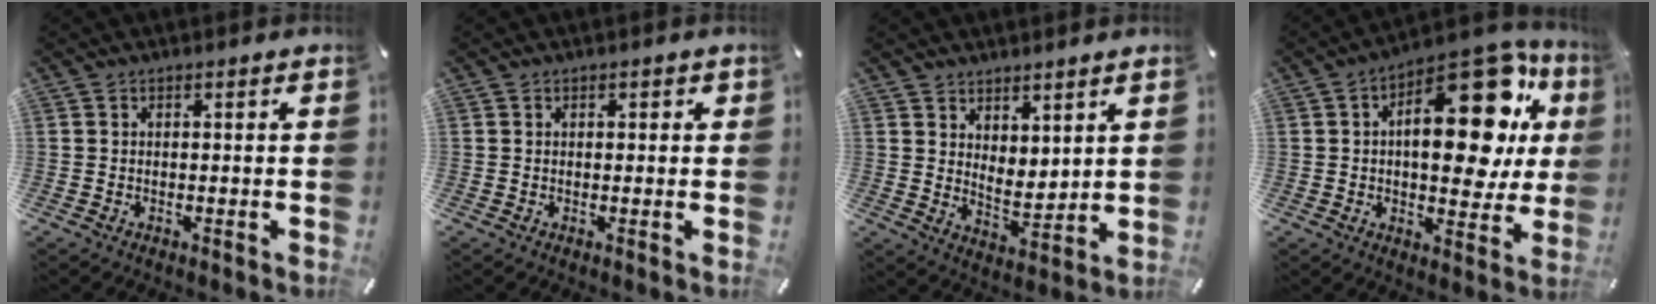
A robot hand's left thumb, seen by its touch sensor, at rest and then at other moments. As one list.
[{"total": 0.8, "force": [0.1, 0.7, 0.5], "torque": [-0.002, 0.003, -0.001]}, {"total": 5.6, "force": [5.0, 2.5, -0.1], "torque": [0.006, -0.043, 0.093]}, {"total": 22.2, "force": [6.9, 10.9, 18.1], "torque": [-0.234, -0.047, 0.109]}]